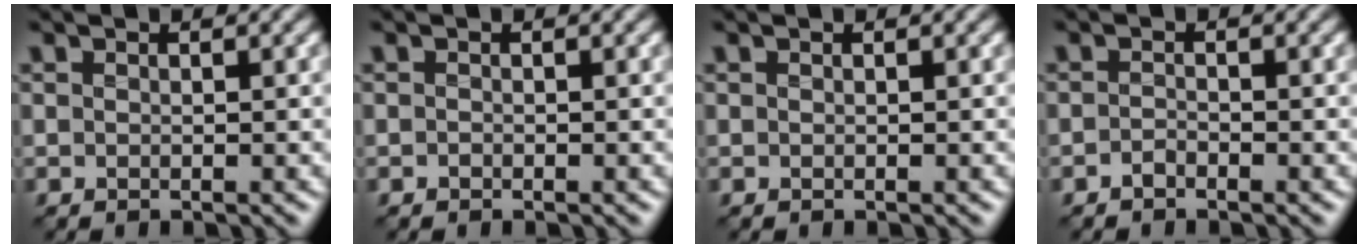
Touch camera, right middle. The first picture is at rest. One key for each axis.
{"total": 0.0}
{"total": 0.0}
{"total": 0.7, "fx": -0.6, "fy": 0.3, "fz": 0.4, "tx": -0.007, "ty": 0.000, "tz": -0.012}